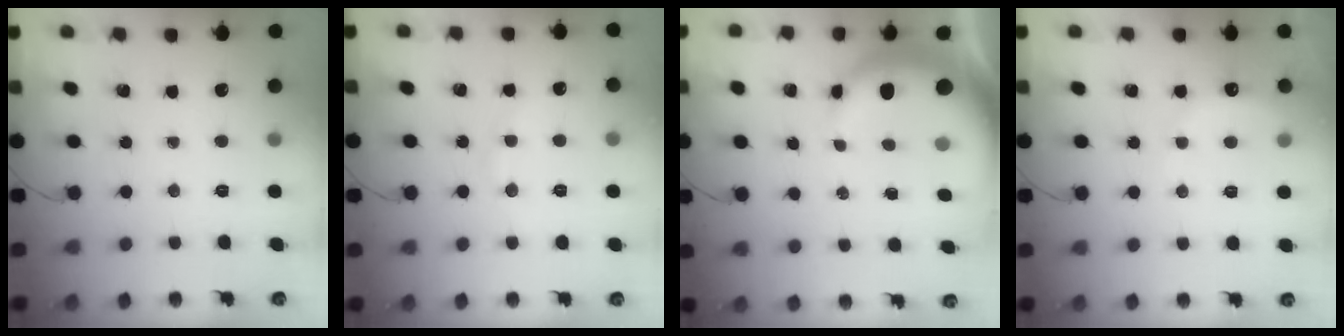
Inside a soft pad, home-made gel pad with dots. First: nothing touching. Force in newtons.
{"total": 5.5, "press": 5.3, "slide": 1.6}
{"total": 7.8, "press": 7.7, "slide": 1.4}
{"total": 7.4, "press": 7.2, "slide": 1.4}